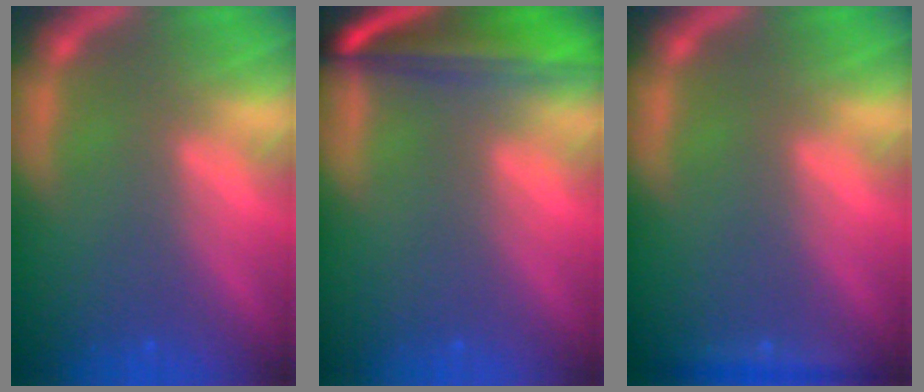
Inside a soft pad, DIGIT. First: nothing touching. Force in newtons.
{"total": 8.1}
{"total": 1.9}